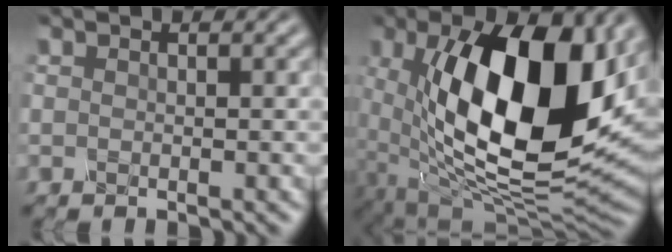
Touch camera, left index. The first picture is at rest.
{"total": 16.9, "force": [2.5, 8.3, 14.6], "torque": [-0.243, -0.013, 0.039]}